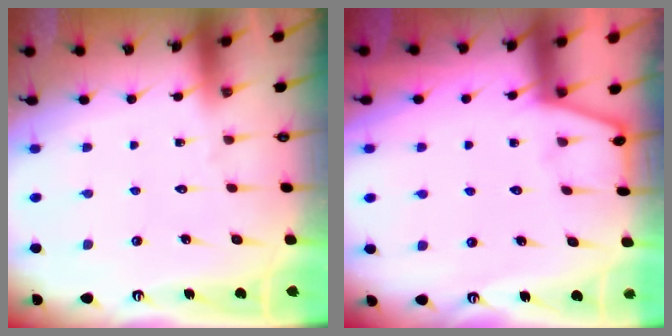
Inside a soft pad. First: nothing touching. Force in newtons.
{"total": 2.6, "press": 2.6, "slide": 0.4}